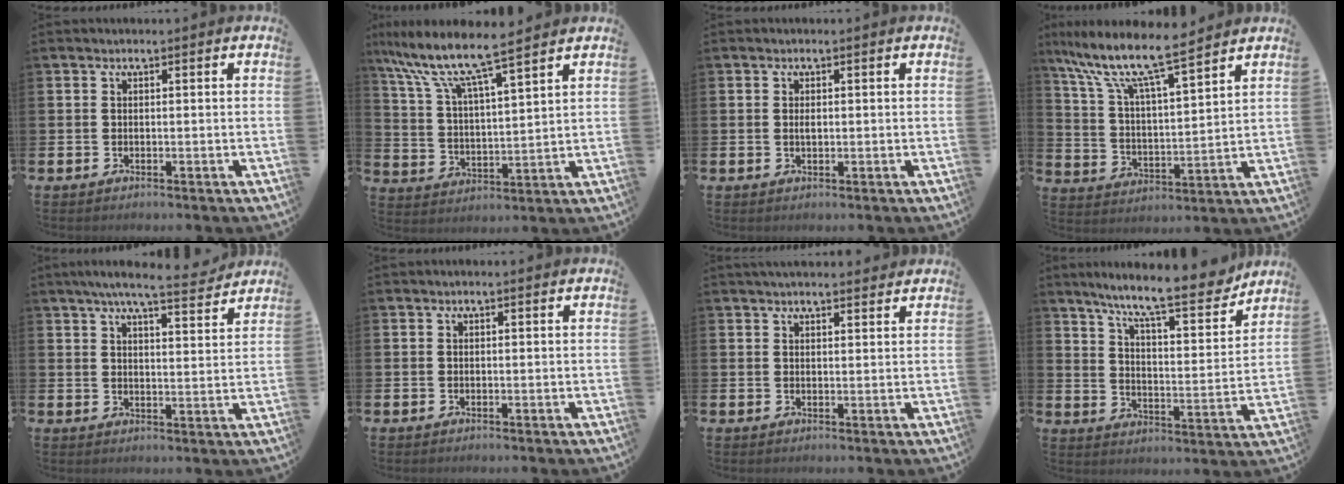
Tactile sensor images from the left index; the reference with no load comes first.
{"total": 8.6, "force": [7.6, 0.7, 4.0], "torque": [-0.115, -0.045, 0.127]}
{"total": 0.9, "force": [0.1, 0.4, 0.8], "torque": [-0.015, 0.002, 0.000]}
{"total": 10.0, "force": [8.8, 1.4, 4.6], "torque": [-0.122, -0.056, 0.147]}
{"total": 7.0, "force": [6.3, 0.5, 2.8], "torque": [-0.059, -0.028, 0.109]}
{"total": 0.0}
{"total": 2.7, "force": [2.7, 0.3, 0.4], "torque": [-0.009, -0.010, 0.048]}
{"total": 11.5, "force": [10.0, 1.4, 5.6], "torque": [-0.119, -0.059, 0.166]}